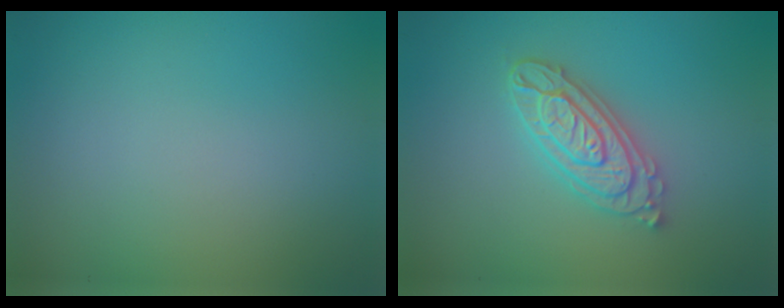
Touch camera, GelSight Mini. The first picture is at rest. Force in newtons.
{"total": 4.3, "press": 4.2, "slide": 0.6}